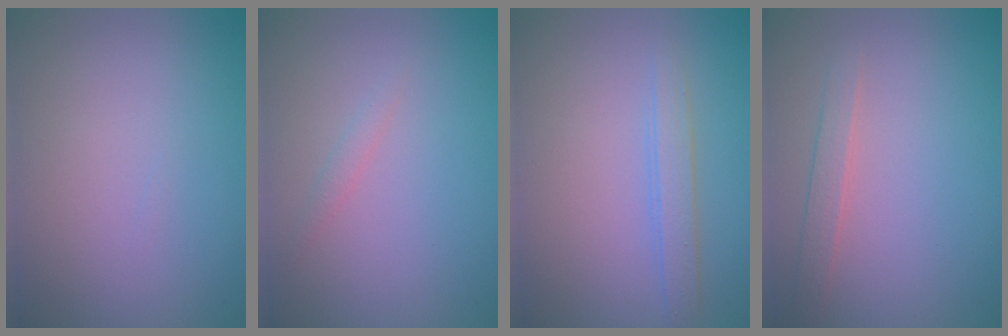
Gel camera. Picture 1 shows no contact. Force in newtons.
{"total": 0.7, "press": 0.7, "slide": 0.1}
{"total": 1.8, "press": 1.8, "slide": 0.1}
{"total": 1.6, "press": 1.6, "slide": 0.2}